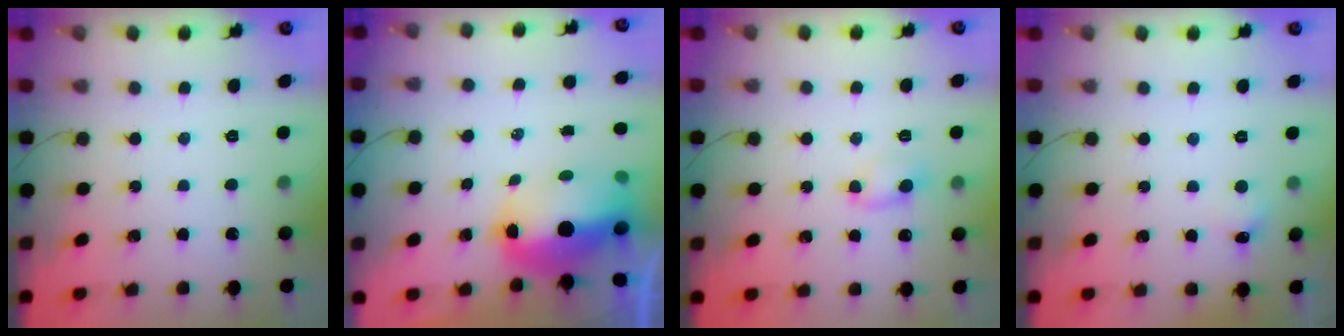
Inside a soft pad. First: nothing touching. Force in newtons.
{"total": 10.7, "press": 10.5, "slide": 2.0}
{"total": 3.8, "press": 3.6, "slide": 1.3}
{"total": 4.5, "press": 4.3, "slide": 1.3}